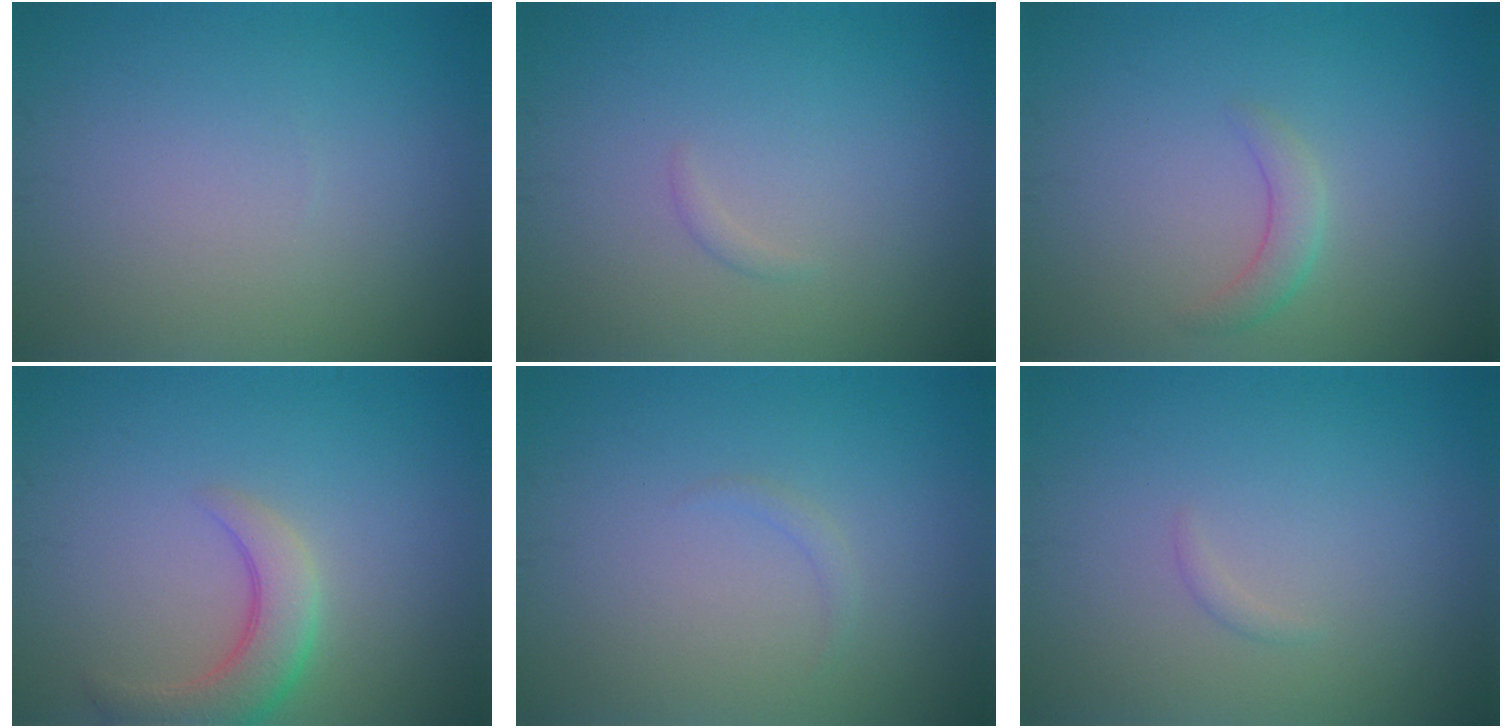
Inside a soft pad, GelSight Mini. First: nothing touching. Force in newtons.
{"total": 0.5, "press": 0.5, "slide": 0.0}
{"total": 1.8, "press": 1.8, "slide": 0.2}
{"total": 4.3, "press": 4.2, "slide": 0.6}
{"total": 0.7, "press": 0.7, "slide": 0.1}
{"total": 0.5, "press": 0.5, "slide": 0.0}